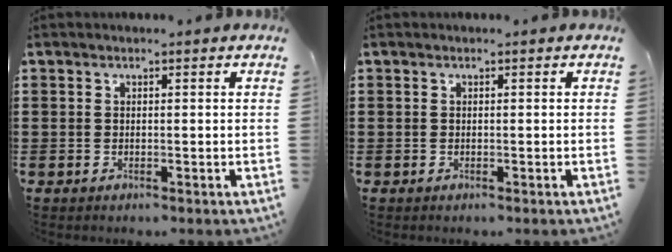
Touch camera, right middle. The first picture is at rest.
{"total": 0.0}